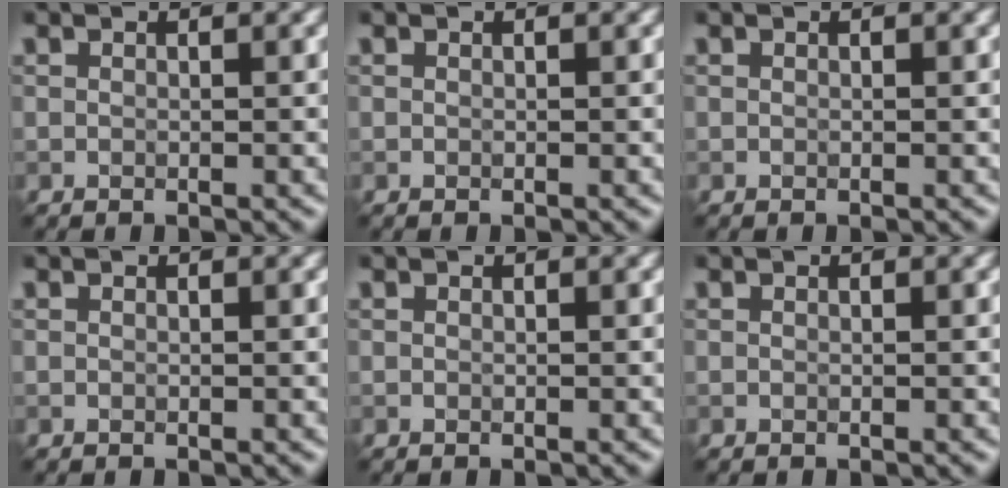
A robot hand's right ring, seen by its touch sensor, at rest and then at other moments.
{"total": 0.0}
{"total": 0.0}
{"total": 0.0}
{"total": 0.0}
{"total": 0.0}